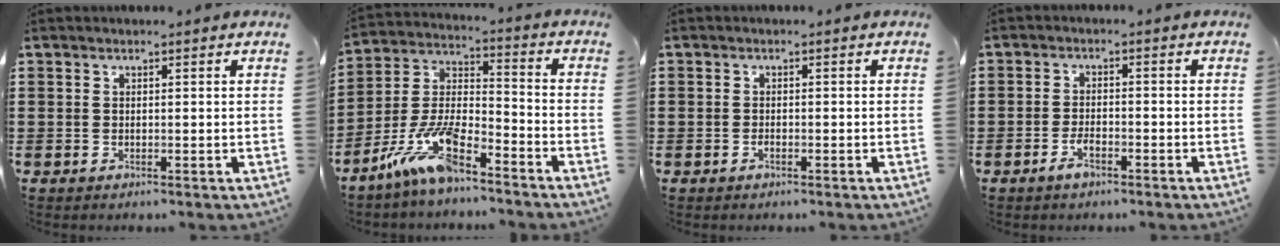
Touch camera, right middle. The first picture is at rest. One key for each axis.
{"total": 10.8, "fx": -8.1, "fy": 2.8, "fz": 6.7, "tx": -0.160, "ty": 0.005, "tz": -0.162}
{"total": 0.8, "fx": -0.5, "fy": 0.4, "fz": 0.3, "tx": -0.008, "ty": -0.001, "tz": -0.011}
{"total": 2.8, "fx": -2.0, "fy": 1.2, "fz": 1.7, "tx": -0.038, "ty": 0.003, "tz": -0.039}